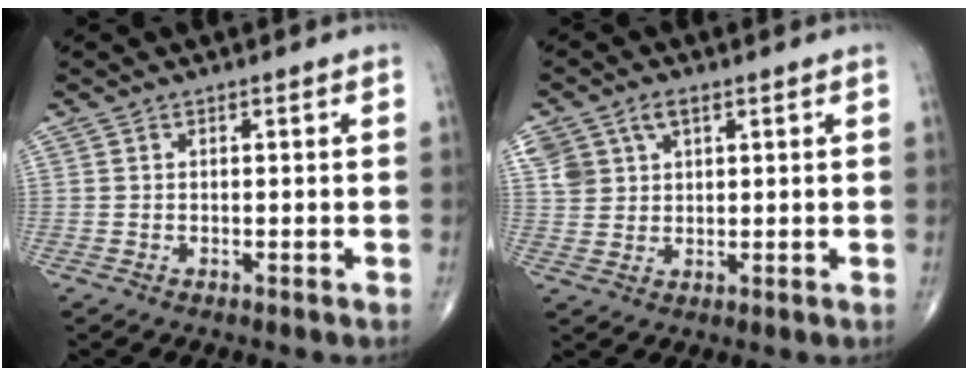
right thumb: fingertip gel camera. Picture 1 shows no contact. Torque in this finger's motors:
{"motor_torque": [-0.14, 0.44, 0.65, 0.59, 0.01]}